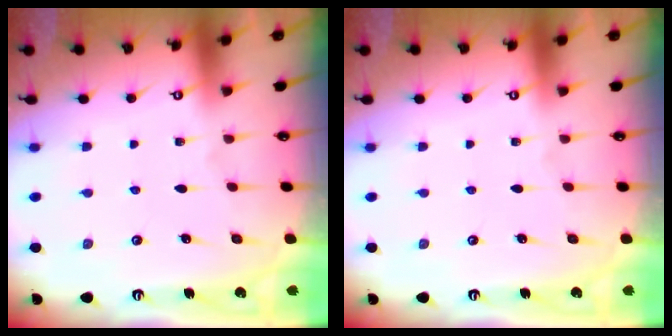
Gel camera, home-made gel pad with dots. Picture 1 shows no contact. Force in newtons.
{"total": 0.0}